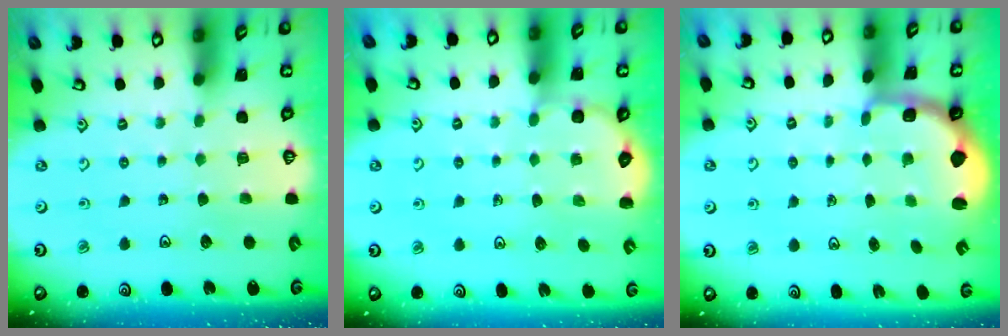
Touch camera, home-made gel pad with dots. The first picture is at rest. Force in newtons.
{"total": 2.7, "press": 2.7, "slide": 0.3}
{"total": 2.4, "press": 1.2, "slide": 2.1}